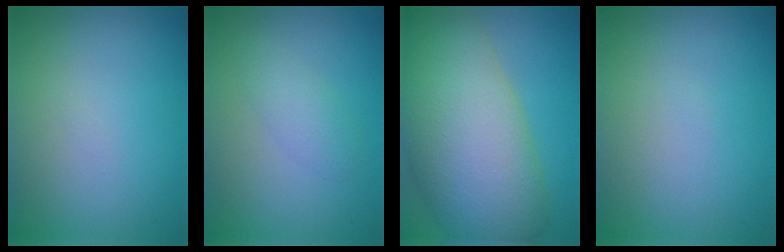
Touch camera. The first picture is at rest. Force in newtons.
{"total": 1.9, "press": 1.9, "slide": 0.2}
{"total": 14.7, "press": 14.6, "slide": 1.0}
{"total": 0.0}